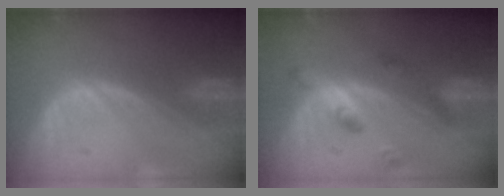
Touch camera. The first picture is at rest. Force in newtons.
{"total": 4.2, "press": 4.2, "slide": 0.2}